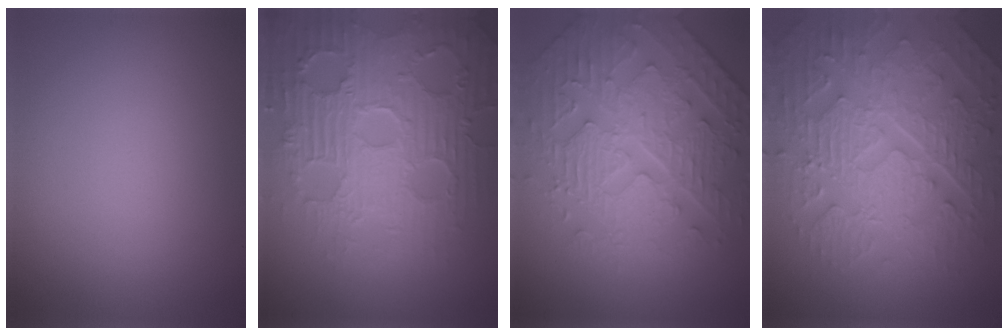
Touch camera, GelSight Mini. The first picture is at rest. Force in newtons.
{"total": 8.9, "press": 6.5, "slide": 6.0}
{"total": 5.5, "press": 5.2, "slide": 1.8}
{"total": 10.2, "press": 7.0, "slide": 7.5}